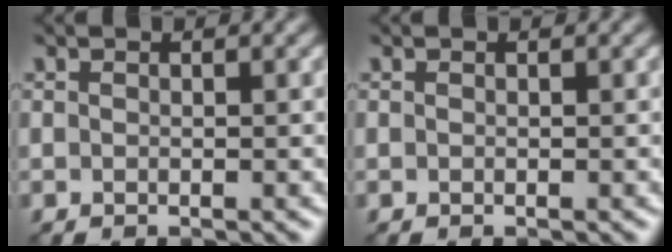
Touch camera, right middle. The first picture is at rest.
{"total": 0.0}